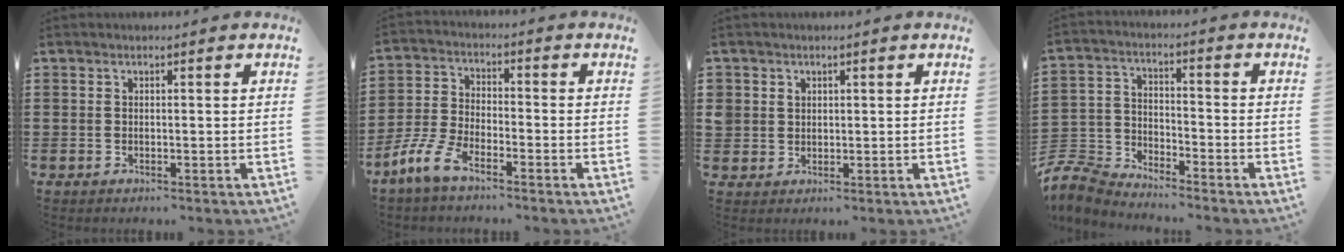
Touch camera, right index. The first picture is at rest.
{"total": 6.4, "force": [-5.0, 1.7, 3.7], "torque": [-0.109, -0.010, -0.105]}
{"total": 2.2, "force": [0.8, 2.1, 0.3], "torque": [-0.015, 0.013, 0.013]}
{"total": 5.9, "force": [-5.6, 1.6, 1.0], "torque": [-0.052, -0.003, -0.121]}